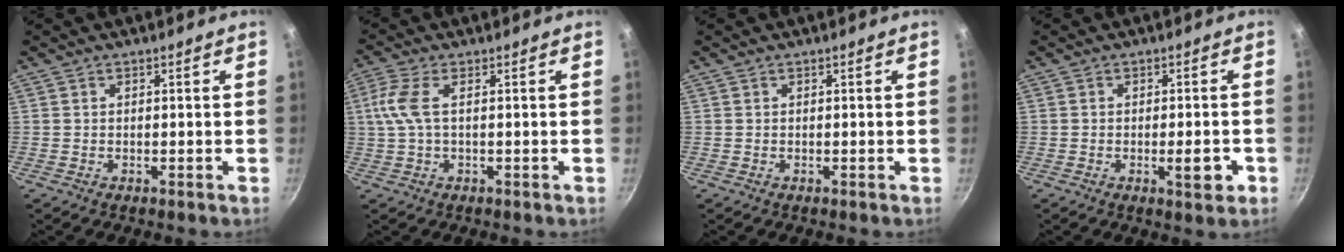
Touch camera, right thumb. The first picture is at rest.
{"total": 5.5, "force": [0.4, 1.9, 5.2], "torque": [-0.128, 0.010, 0.007]}
{"total": 0.0}
{"total": 4.7, "force": [-1.5, 1.6, 4.1], "torque": [-0.043, 0.008, -0.019]}